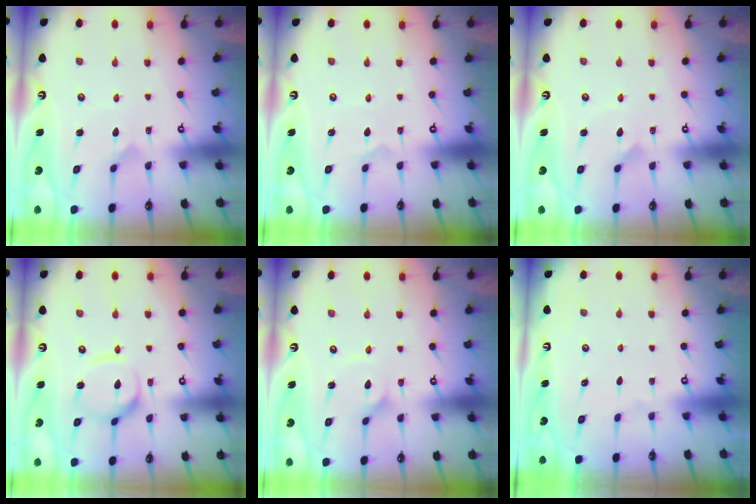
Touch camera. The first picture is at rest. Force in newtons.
{"total": 1.2, "press": 1.2, "slide": 0.0}
{"total": 1.6, "press": 1.6, "slide": 0.1}
{"total": 10.2, "press": 10.2, "slide": 1.0}
{"total": 2.9, "press": 2.9, "slide": 0.2}
{"total": 0.0}